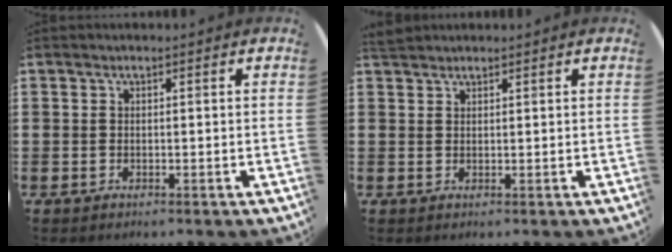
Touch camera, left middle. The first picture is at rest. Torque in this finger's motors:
{"motor_torque": [0.24, -0.22, 0.01, 0.01]}